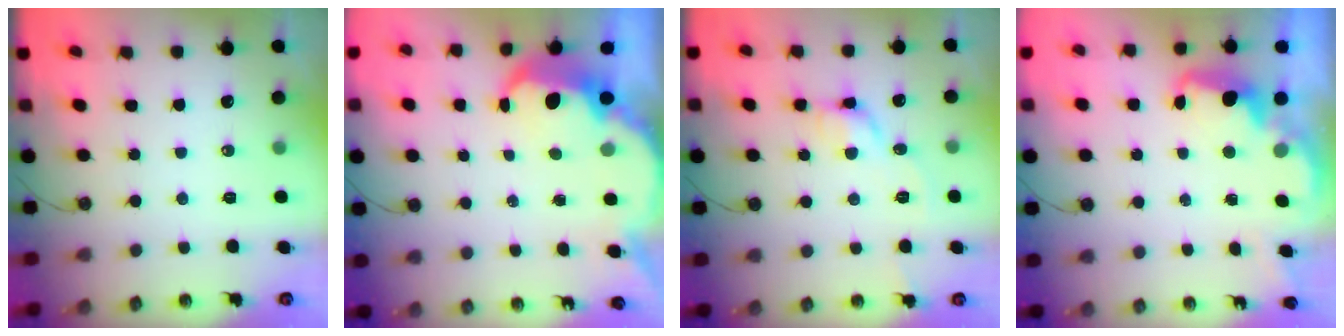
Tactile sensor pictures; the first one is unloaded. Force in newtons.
{"total": 7.9, "press": 7.9, "slide": 0.4}
{"total": 8.6, "press": 8.5, "slide": 1.2}
{"total": 2.5, "press": 2.5, "slide": 0.5}